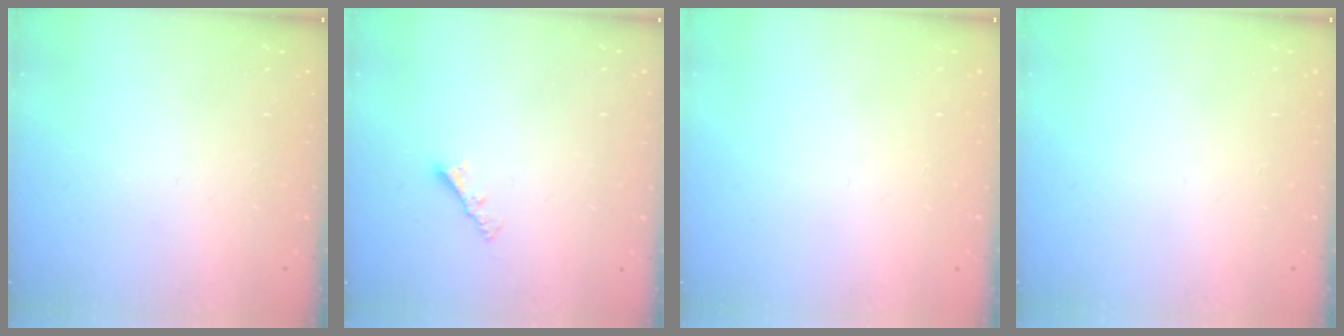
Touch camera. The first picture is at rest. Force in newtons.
{"total": 3.0, "press": 3.0, "slide": 0.1}
{"total": 0.0}
{"total": 0.0}